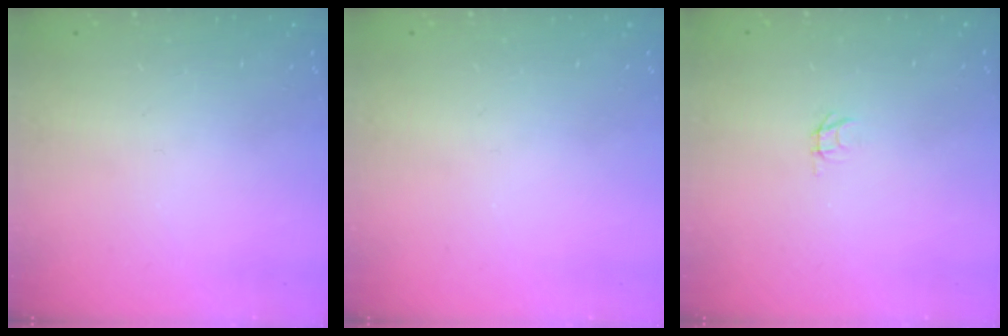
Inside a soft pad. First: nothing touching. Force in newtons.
{"total": 0.0}
{"total": 1.8, "press": 1.8, "slide": 0.1}